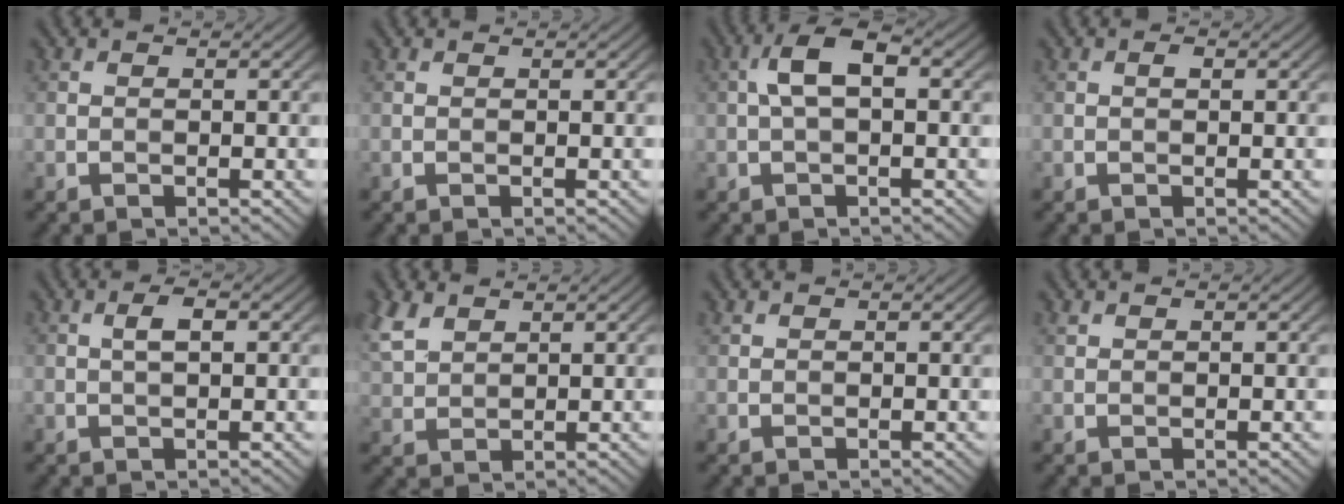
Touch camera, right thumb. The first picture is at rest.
{"total": 0.0}
{"total": 4.6, "force": [0.5, 1.8, 4.2], "torque": [-0.088, 0.018, 0.004]}
{"total": 0.7, "force": [0.2, 0.3, 0.5], "torque": [-0.009, 0.002, 0.002]}
{"total": 2.0, "force": [0.5, 0.6, 1.8], "torque": [-0.037, 0.005, 0.007]}
{"total": 5.5, "force": [3.3, 3.0, 3.2], "torque": [-0.094, 0.011, 0.073]}
{"total": 0.6, "force": [0.5, 0.2, 0.2], "torque": [-0.007, 0.001, 0.012]}
{"total": 0.6, "force": [0.5, 0.3, 0.1], "torque": [-0.004, 0.001, 0.013]}